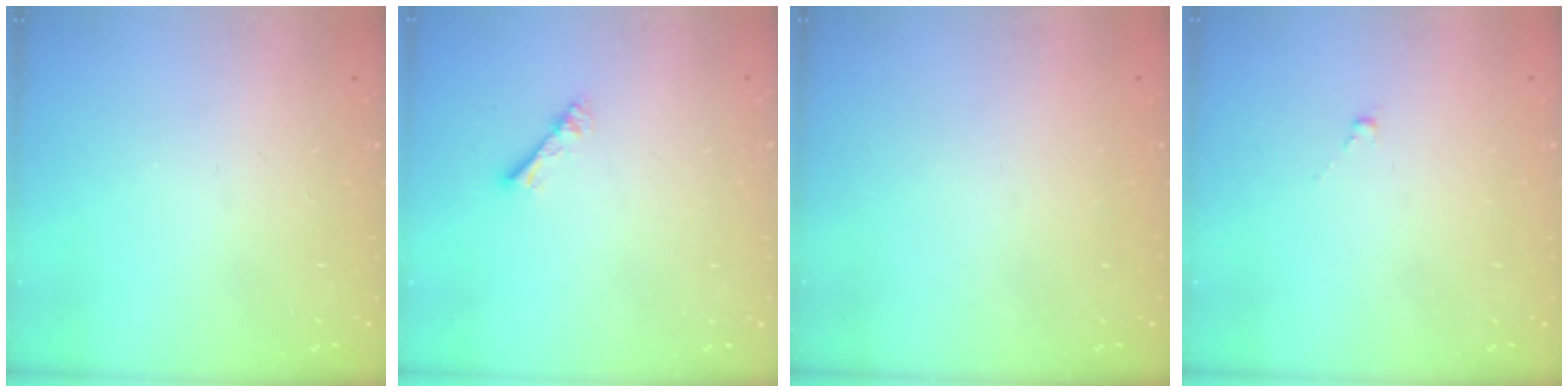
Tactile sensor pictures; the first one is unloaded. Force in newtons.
{"total": 2.3, "press": 2.3, "slide": 0.3}
{"total": 1.6, "press": 1.6, "slide": 0.2}
{"total": 0.6, "press": 0.4, "slide": 0.4}